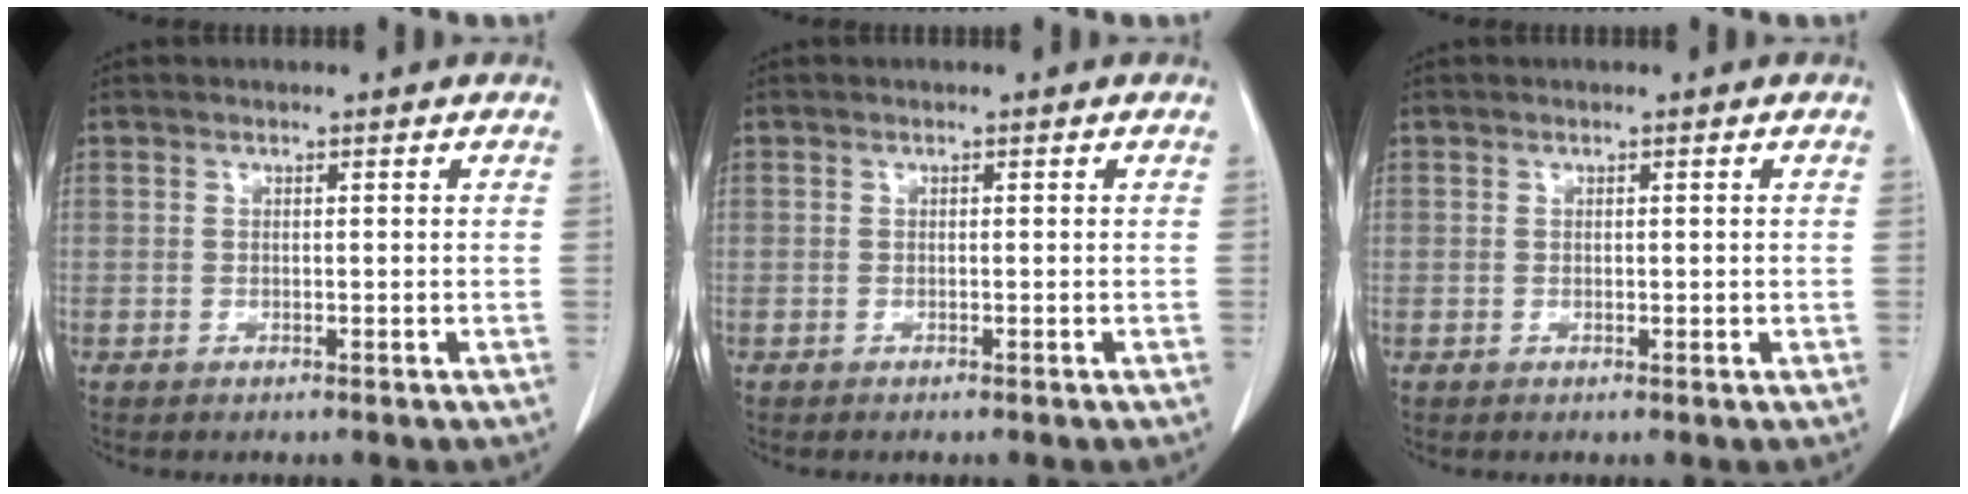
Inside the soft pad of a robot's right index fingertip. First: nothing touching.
{"total": 0.0}
{"total": 0.5, "force": [0.1, 0.4, 0.3], "torque": [-0.004, -0.001, 0.003]}